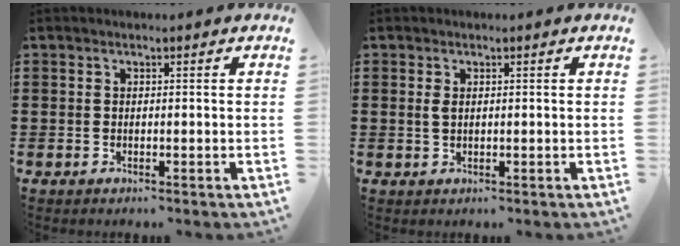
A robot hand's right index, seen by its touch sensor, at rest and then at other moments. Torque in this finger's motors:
{"motor_torque": [-0.33, 0.49, 0.00, 0.00]}